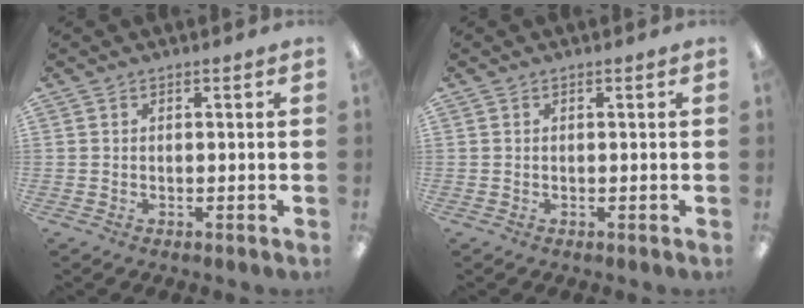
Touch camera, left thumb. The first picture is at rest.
{"total": 0.0}